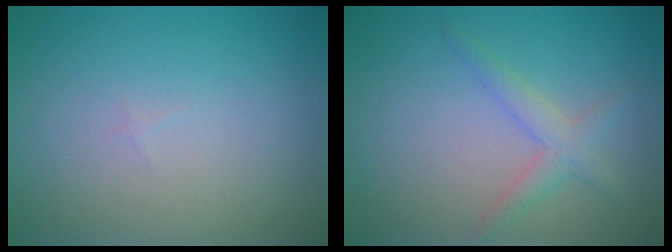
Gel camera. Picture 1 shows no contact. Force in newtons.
{"total": 2.1, "press": 2.1, "slide": 0.1}